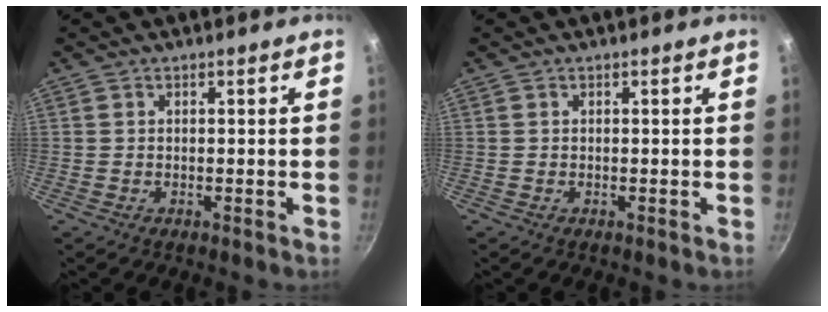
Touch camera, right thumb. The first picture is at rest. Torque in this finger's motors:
{"motor_torque": [-0.24, 0.21, -0.01, 0.01, 0.01]}